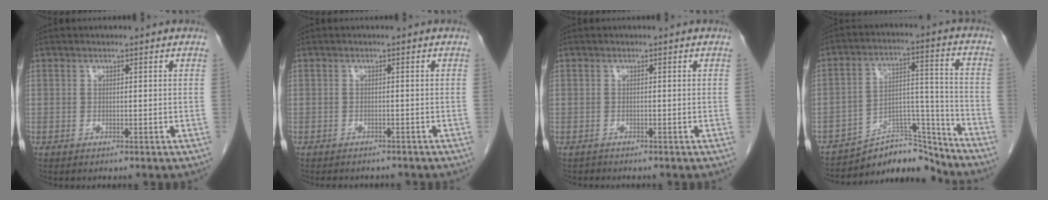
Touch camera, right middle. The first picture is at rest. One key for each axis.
{"total": 4.7, "fx": -4.2, "fy": 1.7, "fz": 1.4, "tx": -0.017, "ty": -0.001, "tz": -0.051}
{"total": 0.5, "fx": -0.5, "fy": 0.2, "fz": -0.1, "tx": -0.008, "ty": -0.002, "tz": -0.011}
{"total": 11.5, "fx": -11.1, "fy": 2.6, "fz": 0.9, "tx": 0.002, "ty": 0.058, "tz": -0.181}